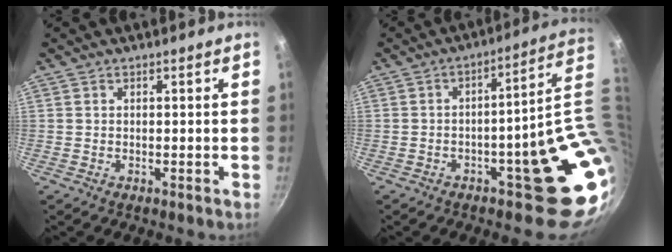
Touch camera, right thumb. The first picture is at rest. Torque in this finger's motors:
{"motor_torque": [3.14, 1.87, 2.03, -0.74, 0.27]}